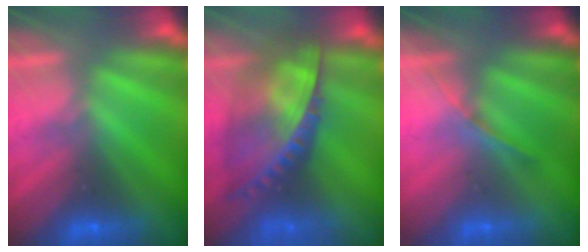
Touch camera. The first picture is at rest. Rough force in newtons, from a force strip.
{"total": 9.0}
{"total": 1.2}